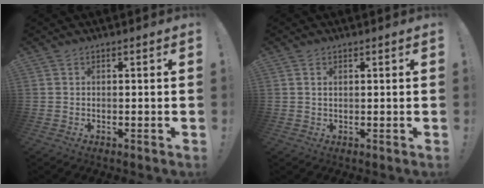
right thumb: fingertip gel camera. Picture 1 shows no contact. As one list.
[{"total": 1.1, "force": [0.4, 0.7, 0.7], "torque": [-0.013, 0.002, 0.007]}]